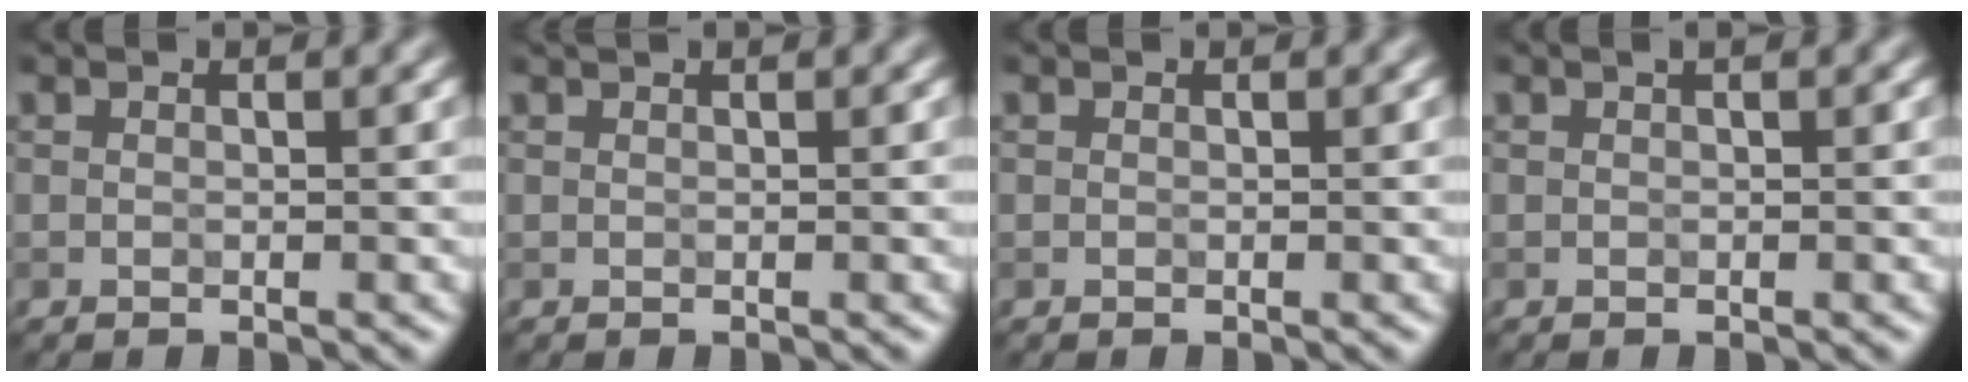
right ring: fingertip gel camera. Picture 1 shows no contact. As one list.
[{"total": 0.8, "force": [0.6, 0.2, 0.5], "torque": [-0.006, 0.000, 0.003]}, {"total": 0.0}, {"total": 0.6, "force": [0.2, 0.1, 0.5], "torque": [-0.008, 0.005, 0.003]}]